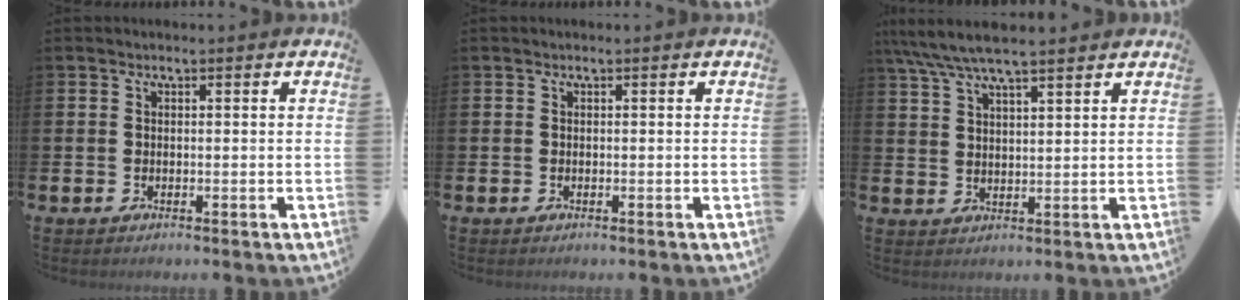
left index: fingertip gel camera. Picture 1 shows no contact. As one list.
[{"total": 0.0}, {"total": 6.0, "force": [5.3, 0.9, 2.7], "torque": [-0.073, -0.014, 0.097]}]